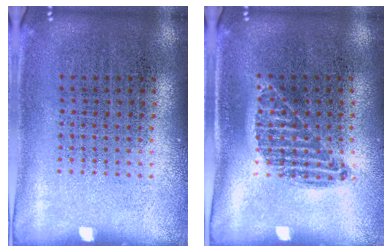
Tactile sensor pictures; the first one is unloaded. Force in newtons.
{"total": 0.9, "press": 0.8, "slide": 0.4}